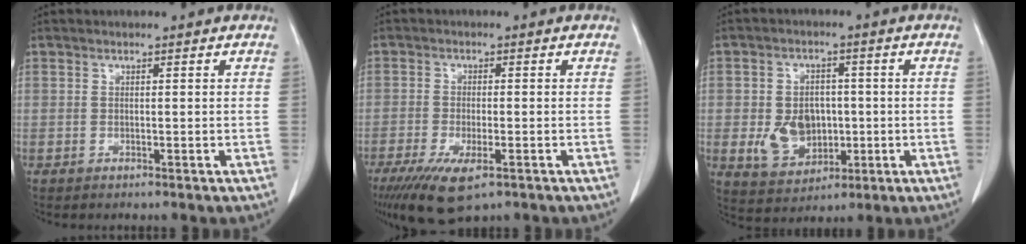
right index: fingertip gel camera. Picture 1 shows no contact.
{"total": 8.6, "force": [-5.0, 2.6, 6.4], "torque": [-0.113, -0.020, -0.080]}
{"total": 8.1, "force": [-0.7, 6.3, 5.1], "torque": [-0.096, 0.007, 0.001]}